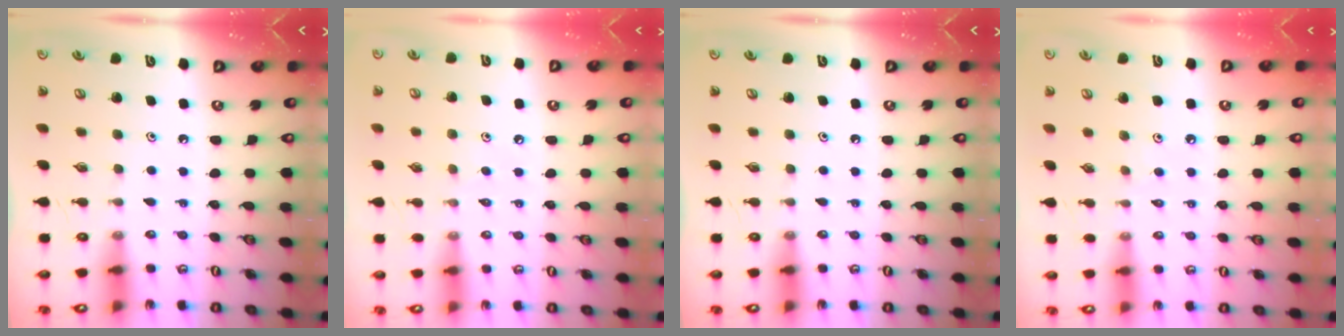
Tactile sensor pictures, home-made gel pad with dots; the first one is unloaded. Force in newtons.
{"total": 4.4, "press": 4.4, "slide": 0.7}
{"total": 0.0}
{"total": 3.2, "press": 3.2, "slide": 0.6}